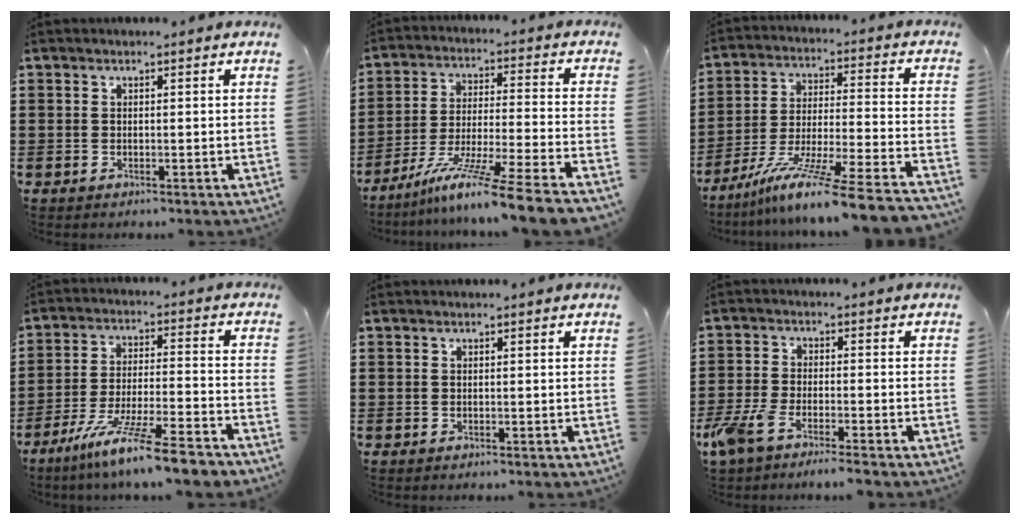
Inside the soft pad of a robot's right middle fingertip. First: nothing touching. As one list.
[{"total": 11.9, "force": [-9.6, -1.0, 6.9], "torque": [-0.124, 0.001, -0.189]}, {"total": 12.4, "force": [-10.3, -0.9, 6.9], "torque": [-0.116, 0.005, -0.199]}, {"total": 11.2, "force": [-9.1, -0.4, 6.4], "torque": [-0.126, -0.001, -0.180]}, {"total": 0.0}, {"total": 5.0, "force": [-4.1, 0.9, 2.8], "torque": [-0.081, -0.012, -0.085]}]